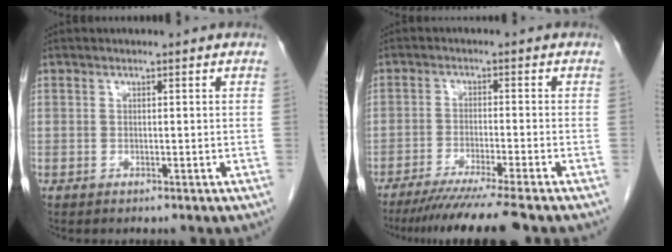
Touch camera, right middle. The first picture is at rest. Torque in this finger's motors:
{"motor_torque": [1.13, -1.01, 0.28, 0.14]}